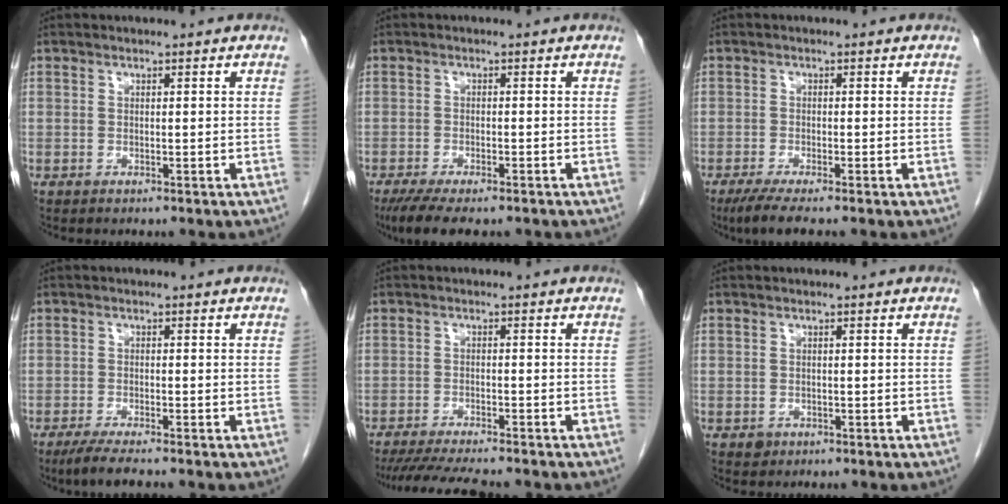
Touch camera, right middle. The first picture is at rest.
{"total": 8.4, "force": [-6.5, 2.2, 4.7], "torque": [-0.072, -0.014, -0.101]}
{"total": 4.3, "force": [-3.2, 0.0, 2.9], "torque": [-0.055, -0.013, -0.058]}
{"total": 4.3, "force": [-3.4, 0.1, 2.6], "torque": [-0.052, -0.013, -0.061]}
{"total": 10.5, "force": [-9.3, 1.0, 4.8], "torque": [-0.069, -0.020, -0.138]}
{"total": 1.0, "force": [-0.5, 0.8, 0.1], "torque": [-0.001, 0.002, -0.005]}